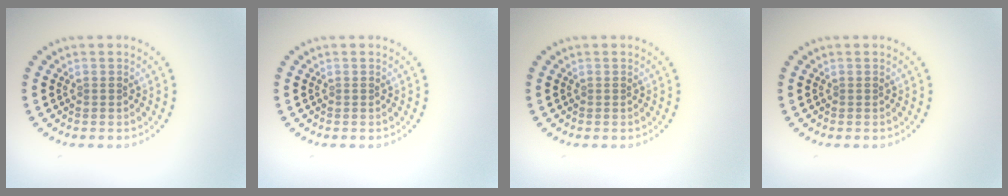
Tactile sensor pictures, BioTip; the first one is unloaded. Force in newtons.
{"total": 0.0}
{"total": 0.0}
{"total": 0.0}